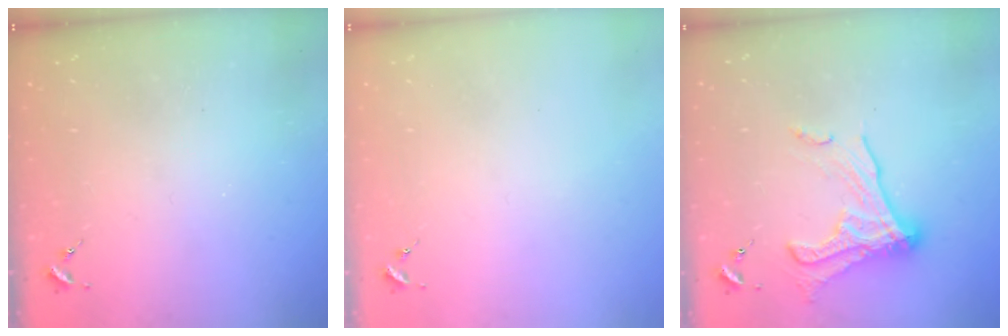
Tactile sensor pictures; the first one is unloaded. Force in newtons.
{"total": 0.0}
{"total": 15.4, "press": 15.4, "slide": 1.3}